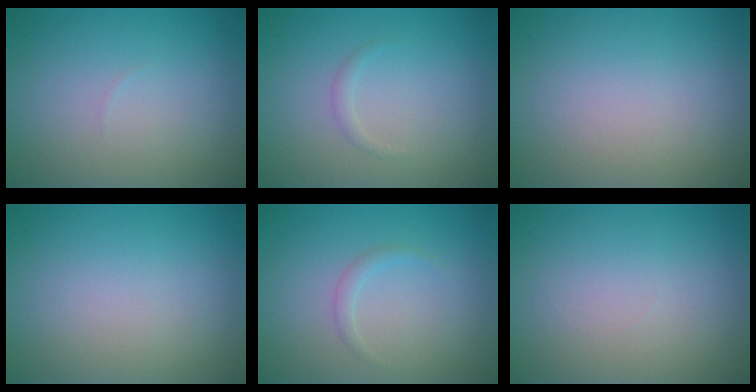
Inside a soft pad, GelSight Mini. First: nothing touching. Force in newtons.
{"total": 0.6, "press": 0.6, "slide": 0.0}
{"total": 0.0}
{"total": 0.0}
{"total": 0.9, "press": 0.9, "slide": 0.1}
{"total": 0.0}